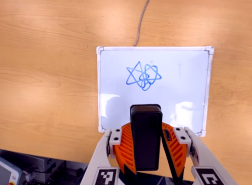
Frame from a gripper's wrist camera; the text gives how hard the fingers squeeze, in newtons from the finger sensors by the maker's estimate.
{"total": 7.1, "left": 6.6, "right": 7.6}